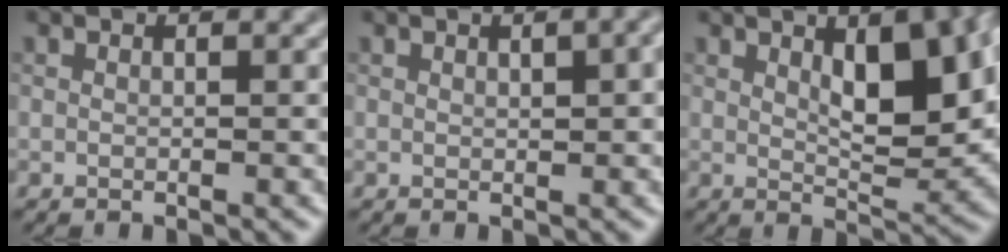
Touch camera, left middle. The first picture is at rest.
{"total": 2.6, "force": [0.8, 0.7, 2.4], "torque": [-0.033, 0.007, 0.014]}
{"total": 8.9, "force": [2.4, 3.4, 7.8], "torque": [-0.116, 0.006, 0.040]}